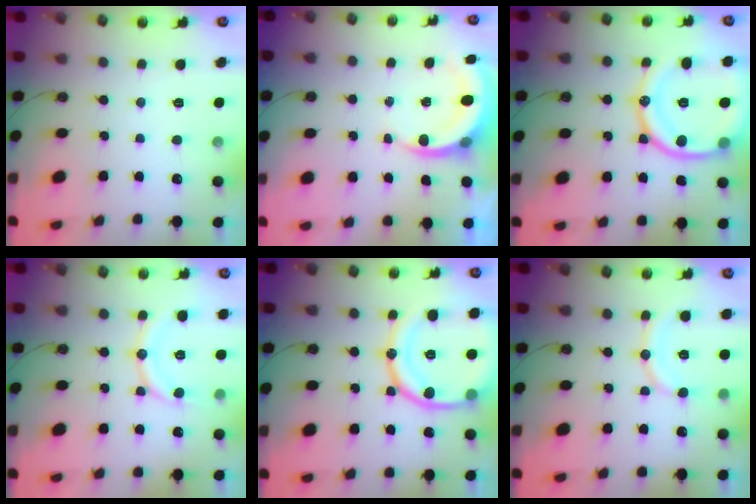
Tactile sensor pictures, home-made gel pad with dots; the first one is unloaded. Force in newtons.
{"total": 5.3, "press": 5.3, "slide": 0.6}
{"total": 20.4, "press": 20.2, "slide": 2.4}
{"total": 12.2, "press": 12.1, "slide": 1.2}
{"total": 19.6, "press": 19.5, "slide": 2.0}
{"total": 10.7, "press": 10.6, "slide": 1.9}